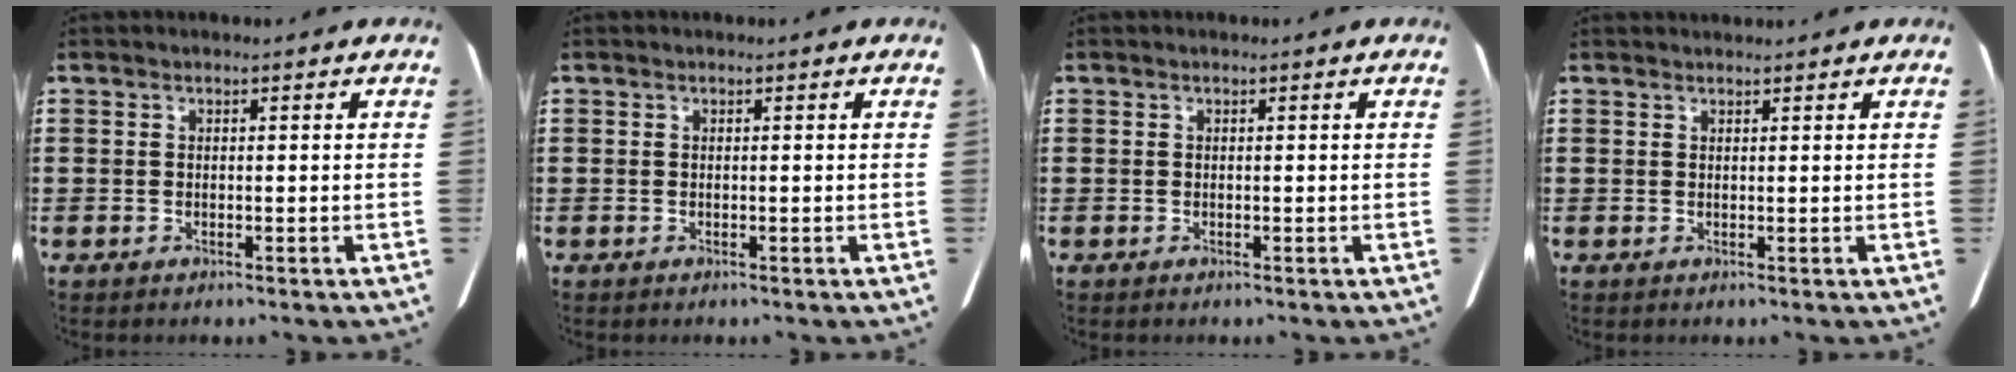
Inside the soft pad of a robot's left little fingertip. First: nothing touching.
{"total": 0.0}
{"total": 0.0}
{"total": 0.8, "force": [0.8, 0.0, 0.0], "torque": [0.007, -0.003, 0.013]}